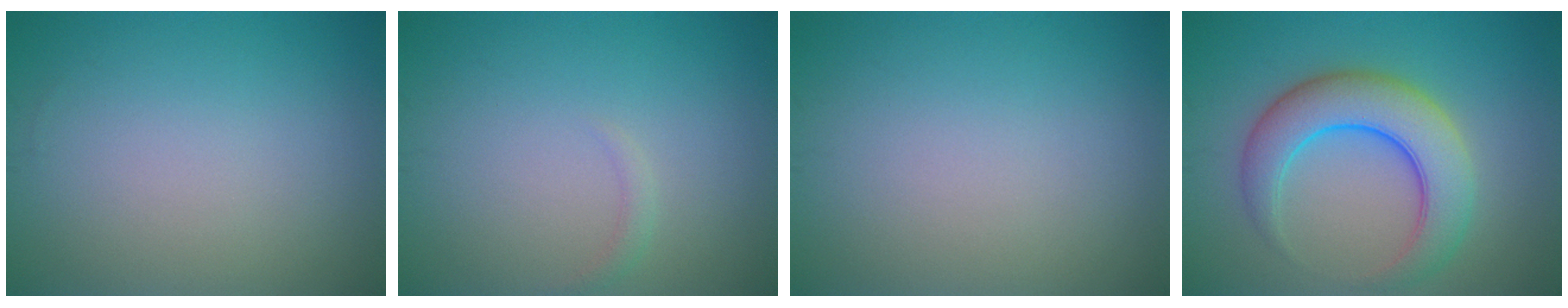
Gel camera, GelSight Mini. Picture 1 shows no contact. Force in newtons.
{"total": 0.8, "press": 0.8, "slide": 0.0}
{"total": 0.0}
{"total": 7.0, "press": 7.0, "slide": 0.2}